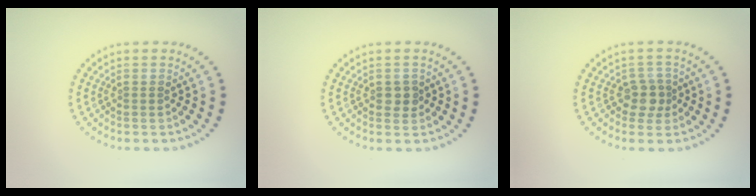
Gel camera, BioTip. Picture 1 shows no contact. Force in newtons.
{"total": 1.4, "press": 1.4, "slide": 0.2}
{"total": 2.3, "press": 1.9, "slide": 1.2}